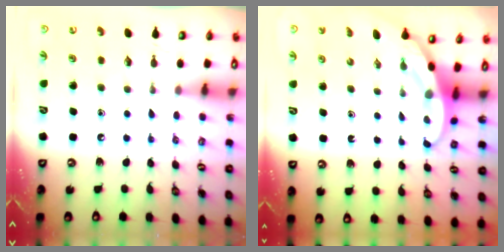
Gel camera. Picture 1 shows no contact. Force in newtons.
{"total": 3.1, "press": 3.1, "slide": 0.2}